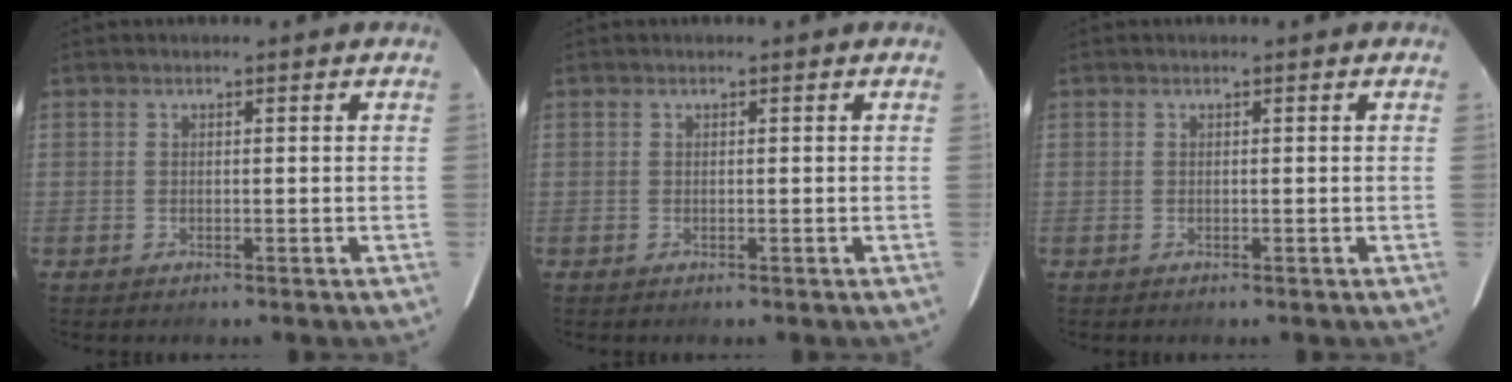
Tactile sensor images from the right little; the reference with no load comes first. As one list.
[{"total": 0.0}, {"total": 0.0}]